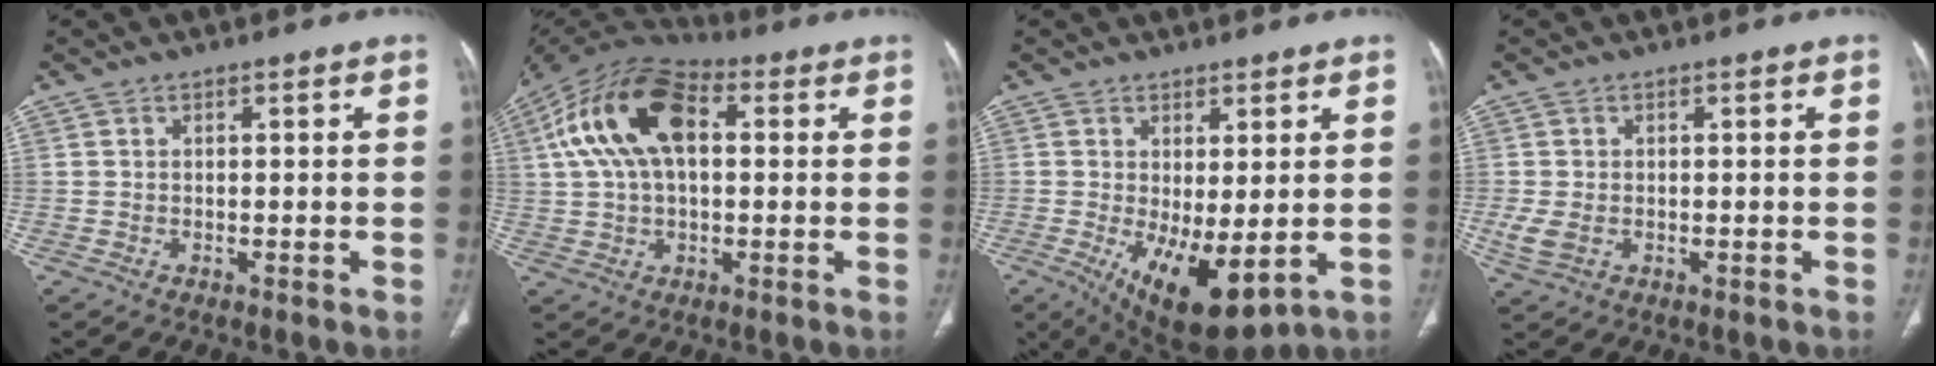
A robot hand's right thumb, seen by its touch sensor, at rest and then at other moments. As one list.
[{"total": 17.1, "force": [3.8, 9.7, 13.6], "torque": [-0.253, 0.033, 0.059]}, {"total": 11.2, "force": [-1.8, 4.6, 10.1], "torque": [-0.163, -0.023, -0.006]}, {"total": 3.6, "force": [-0.5, 2.5, 2.5], "torque": [-0.067, -0.002, -0.005]}]